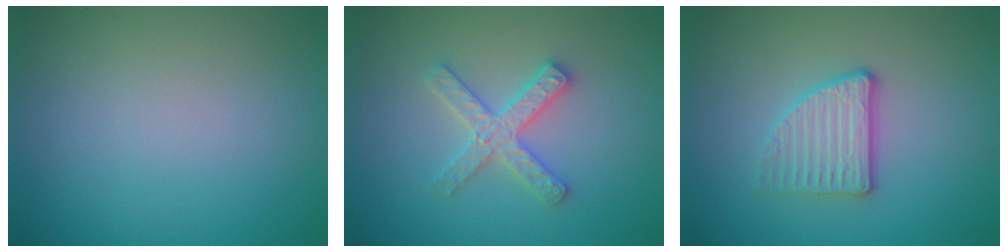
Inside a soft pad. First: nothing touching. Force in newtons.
{"total": 3.2, "press": 3.1, "slide": 0.4}
{"total": 2.8, "press": 2.7, "slide": 0.7}